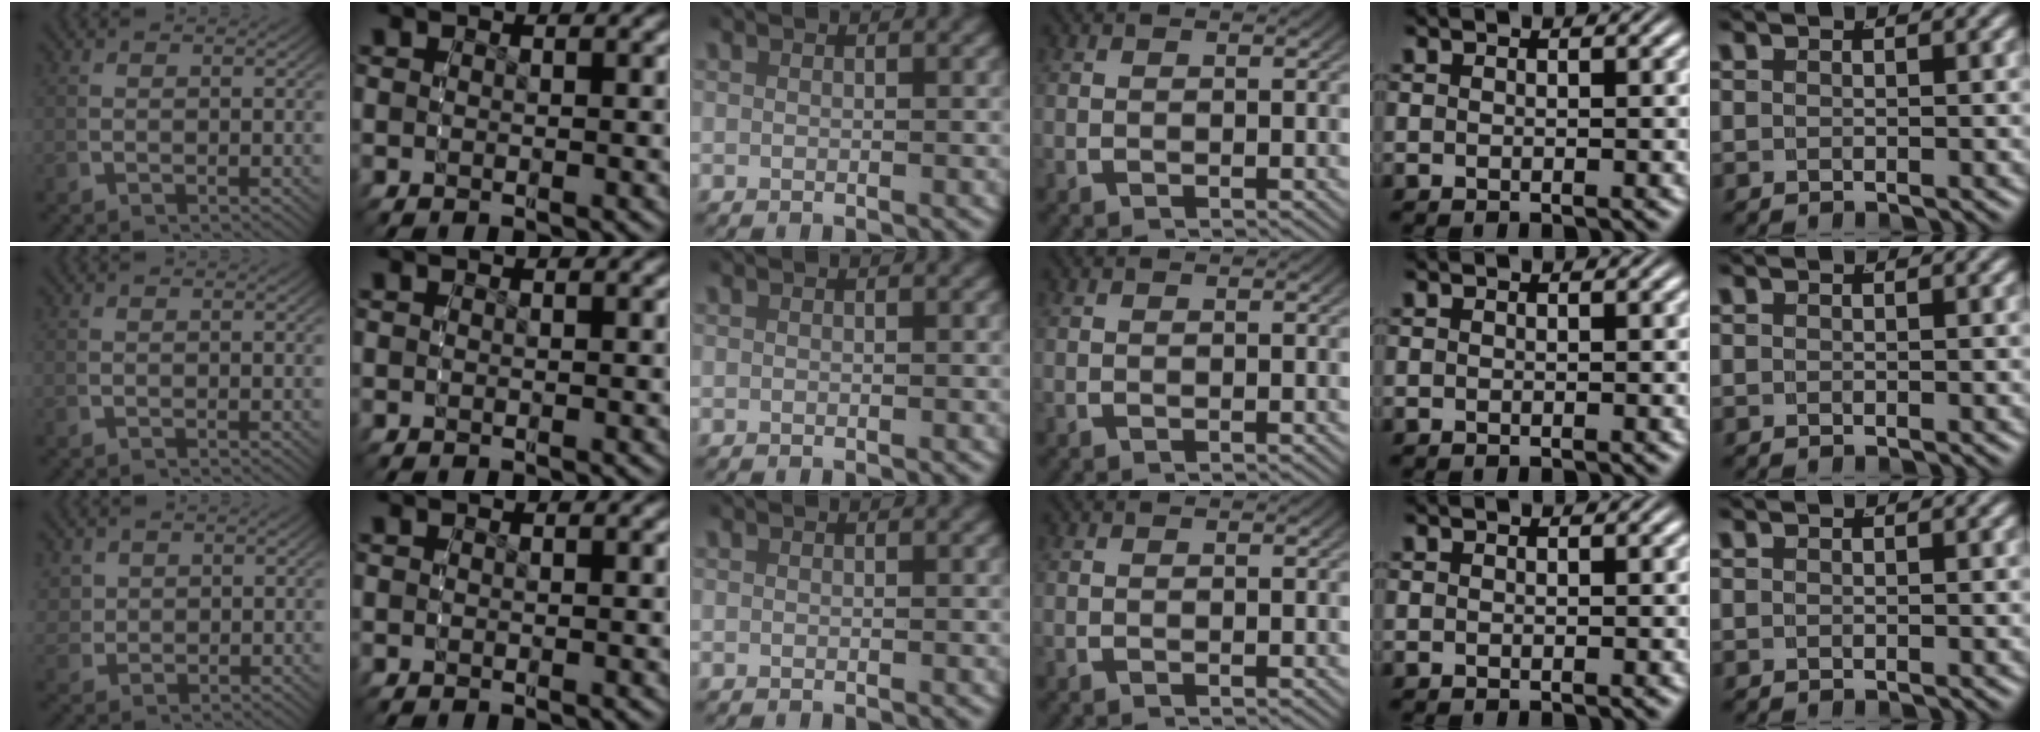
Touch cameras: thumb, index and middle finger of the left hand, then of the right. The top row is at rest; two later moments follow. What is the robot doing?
{"motion": "grasp_and_lifting", "object": "backpack"}